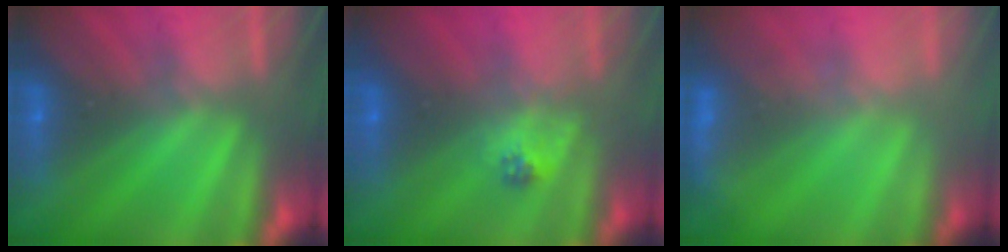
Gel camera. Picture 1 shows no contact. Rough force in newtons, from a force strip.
{"total": 2.3}
{"total": 2.7}